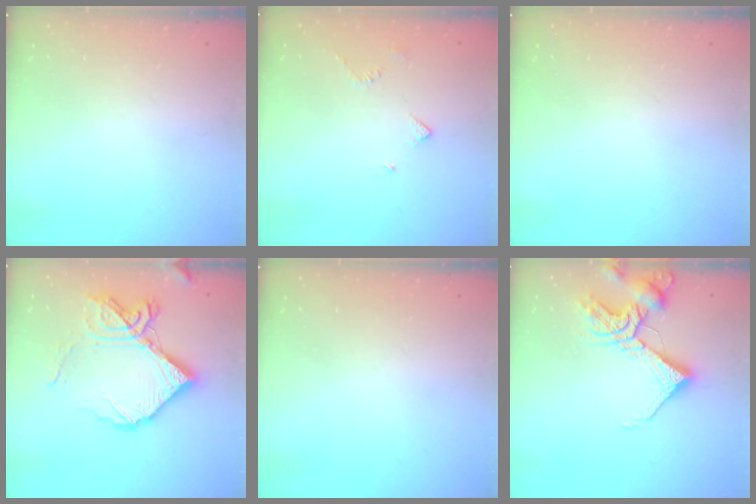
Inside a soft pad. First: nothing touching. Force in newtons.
{"total": 3.3, "press": 3.2, "slide": 0.7}
{"total": 0.0}
{"total": 19.8, "press": 19.7, "slide": 2.1}
{"total": 0.0}
{"total": 12.7, "press": 12.6, "slide": 1.6}